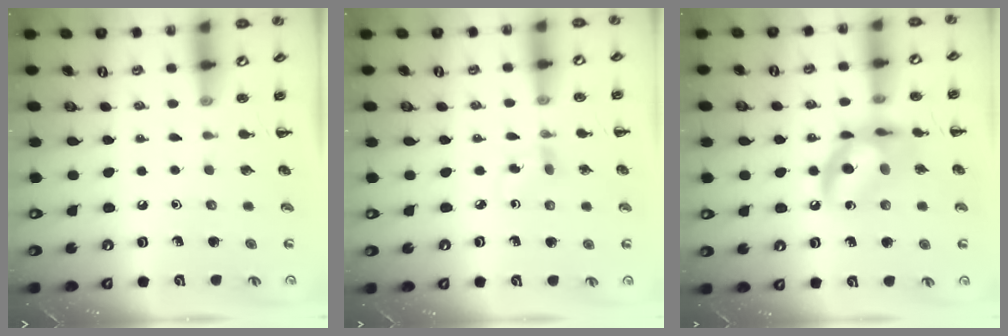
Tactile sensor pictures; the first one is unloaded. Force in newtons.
{"total": 3.0, "press": 2.7, "slide": 1.2}
{"total": 12.8, "press": 12.6, "slide": 2.0}